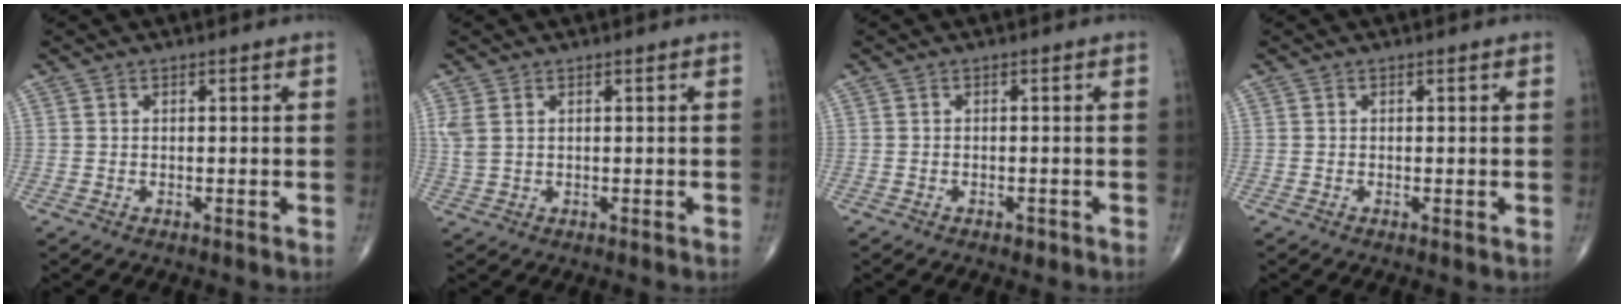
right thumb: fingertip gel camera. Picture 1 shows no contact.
{"total": 2.8, "force": [0.9, 1.7, 2.0], "torque": [-0.061, 0.006, 0.027]}
{"total": 0.9, "force": [-0.6, 0.6, 0.4], "torque": [-0.006, 0.001, -0.009]}
{"total": 0.0}